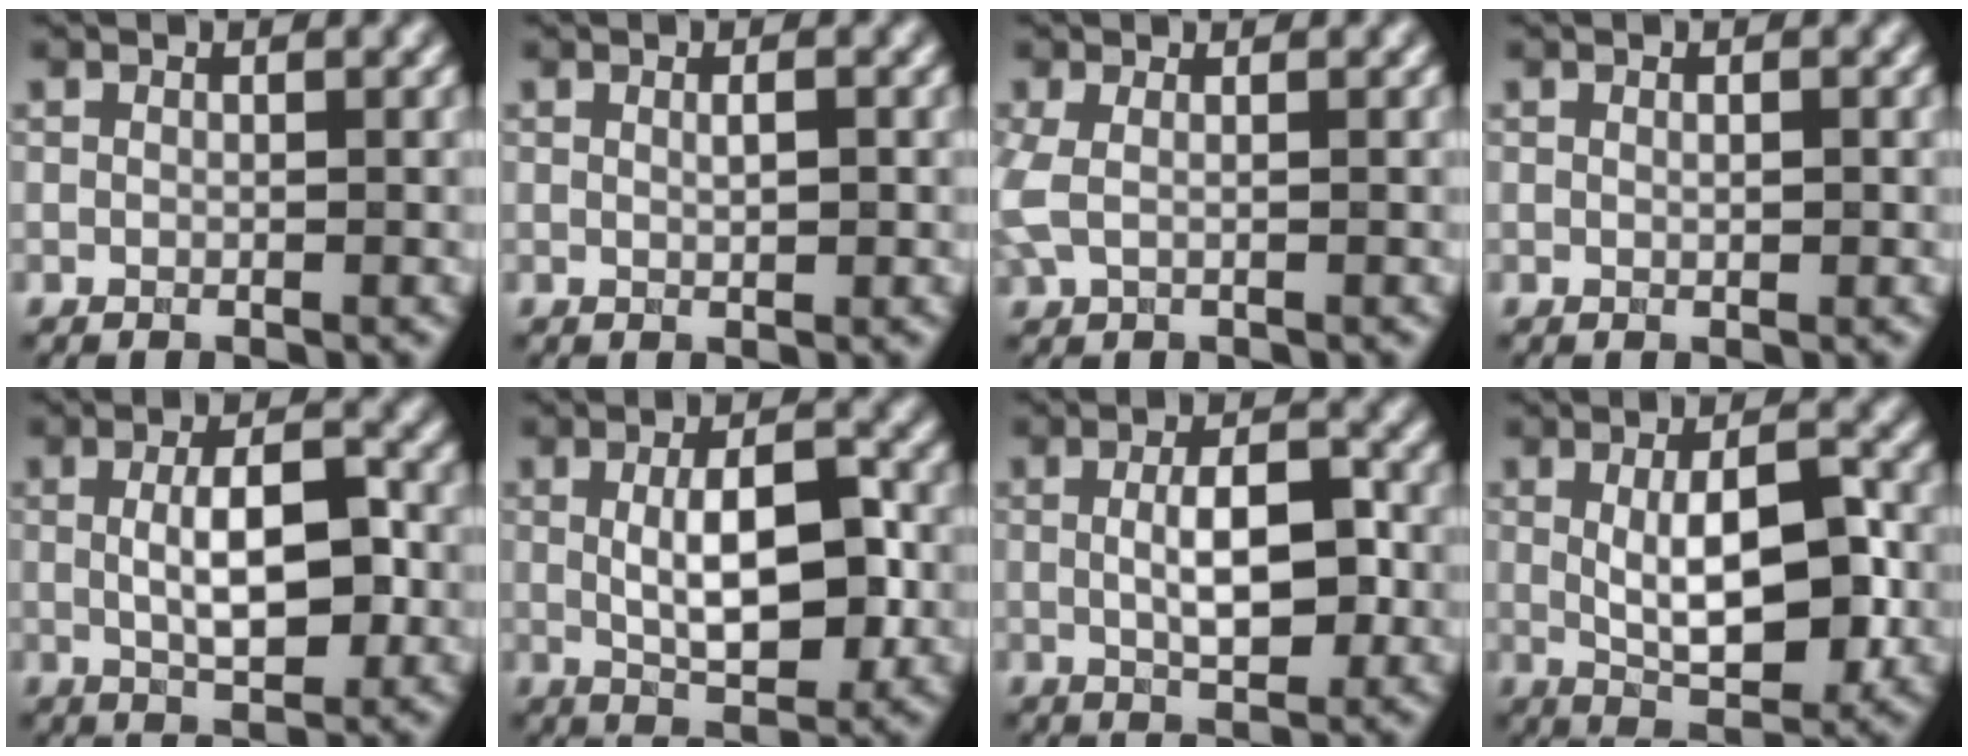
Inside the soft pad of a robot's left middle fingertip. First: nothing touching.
{"total": 0.9, "force": [0.2, 0.0, 0.9], "torque": [-0.018, 0.002, 0.001]}
{"total": 1.8, "force": [0.0, 0.7, 1.6], "torque": [-0.049, 0.001, -0.005]}
{"total": 0.6, "force": [0.1, 0.0, 0.6], "torque": [-0.012, 0.002, 0.000]}
{"total": 5.6, "force": [0.0, 1.9, 5.2], "torque": [-0.092, 0.001, -0.001]}
{"total": 6.3, "force": [0.1, 2.4, 5.9], "torque": [-0.096, 0.001, 0.001]}
{"total": 5.0, "force": [0.0, 1.8, 4.7], "torque": [-0.084, 0.002, 0.000]}
{"total": 7.1, "force": [0.0, 2.6, 6.5], "torque": [-0.102, 0.001, 0.000]}